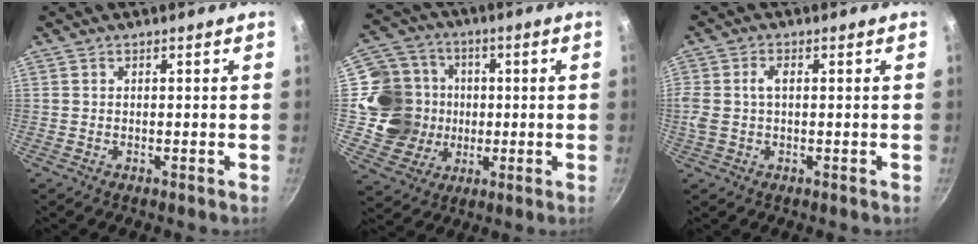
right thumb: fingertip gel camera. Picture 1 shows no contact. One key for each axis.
{"total": 15.5, "fx": 0.1, "fy": 14.3, "fz": 6.0, "tx": -0.083, "ty": 0.022, "tz": 0.013}
{"total": 4.3, "fx": 0.4, "fy": 2.5, "fz": 3.4, "tx": -0.091, "ty": 0.012, "tz": 0.007}